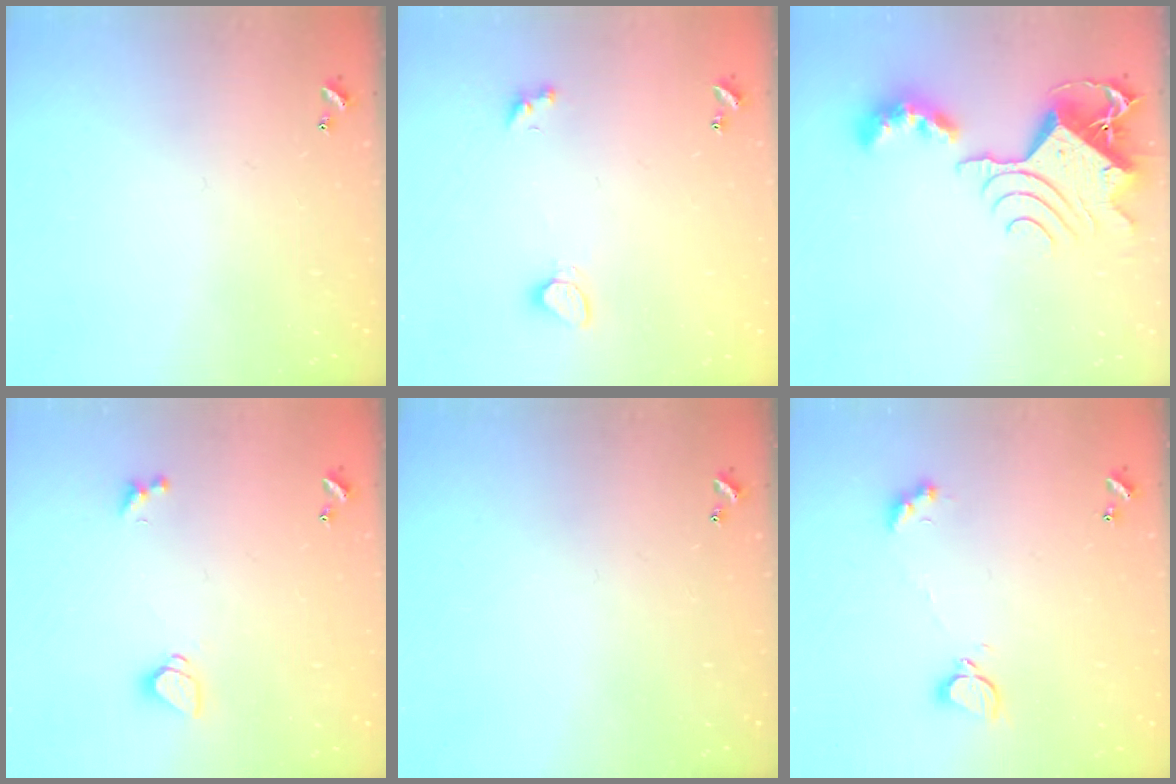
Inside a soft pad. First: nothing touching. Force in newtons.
{"total": 2.1, "press": 2.0, "slide": 0.6}
{"total": 15.6, "press": 15.5, "slide": 1.7}
{"total": 1.3, "press": 1.2, "slide": 0.4}
{"total": 0.0}
{"total": 2.5, "press": 2.4, "slide": 0.5}